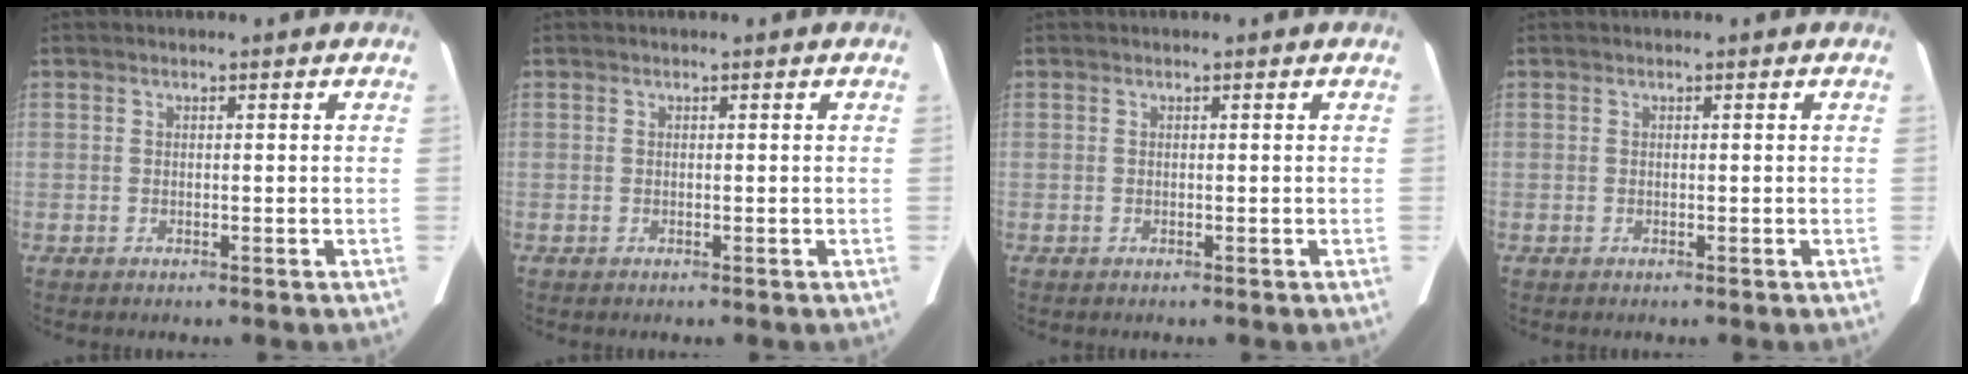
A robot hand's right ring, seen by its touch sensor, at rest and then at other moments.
{"total": 0.0}
{"total": 0.0}
{"total": 0.0}